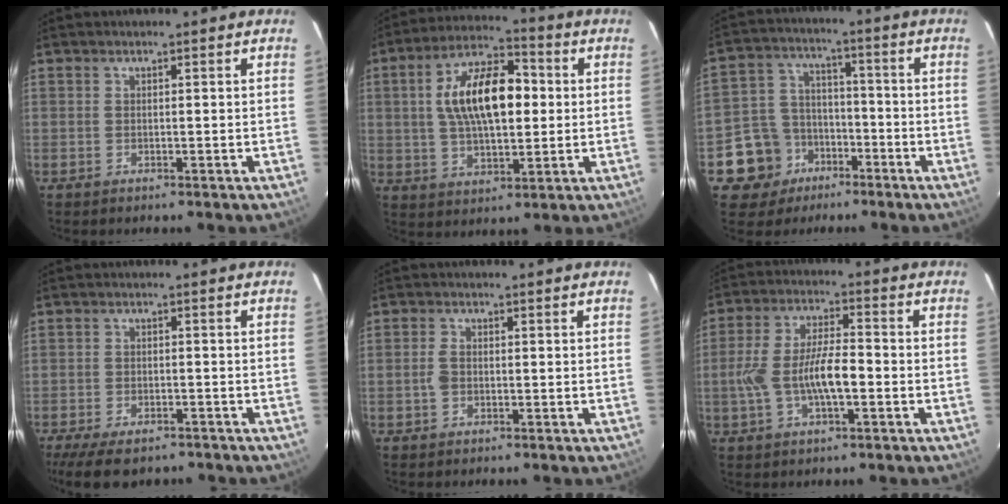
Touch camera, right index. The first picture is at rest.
{"total": 15.3, "force": [1.9, 7.3, 13.3], "torque": [-0.234, 0.026, 0.031]}
{"total": 10.5, "force": [-5.7, 8.7, 1.9], "torque": [-0.065, 0.037, -0.086]}
{"total": 10.4, "force": [-8.1, 3.9, 5.2], "torque": [-0.120, -0.029, -0.130]}
{"total": 2.1, "force": [-0.5, 1.4, 1.4], "torque": [-0.033, 0.004, -0.008]}
{"total": 10.4, "force": [-2.4, 3.3, 9.6], "torque": [-0.193, 0.004, -0.038]}